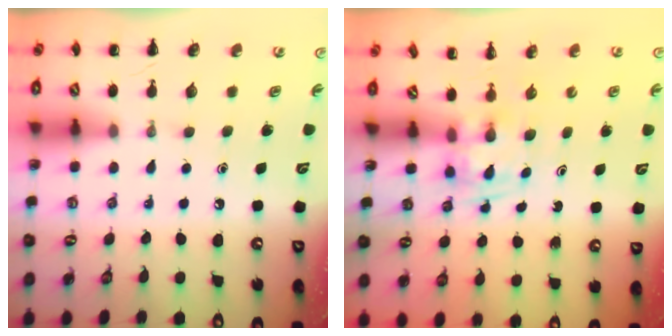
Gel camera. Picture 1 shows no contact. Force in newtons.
{"total": 1.2, "press": 1.0, "slide": 0.7}